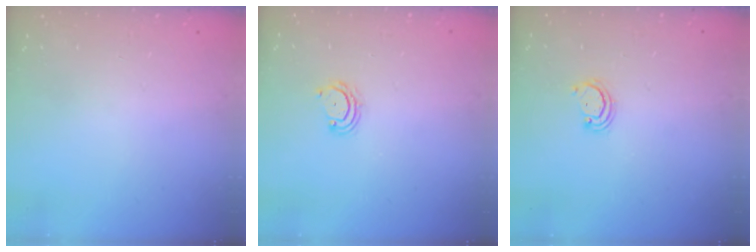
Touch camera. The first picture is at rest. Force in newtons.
{"total": 4.1, "press": 4.1, "slide": 0.6}
{"total": 2.6, "press": 2.6, "slide": 0.3}